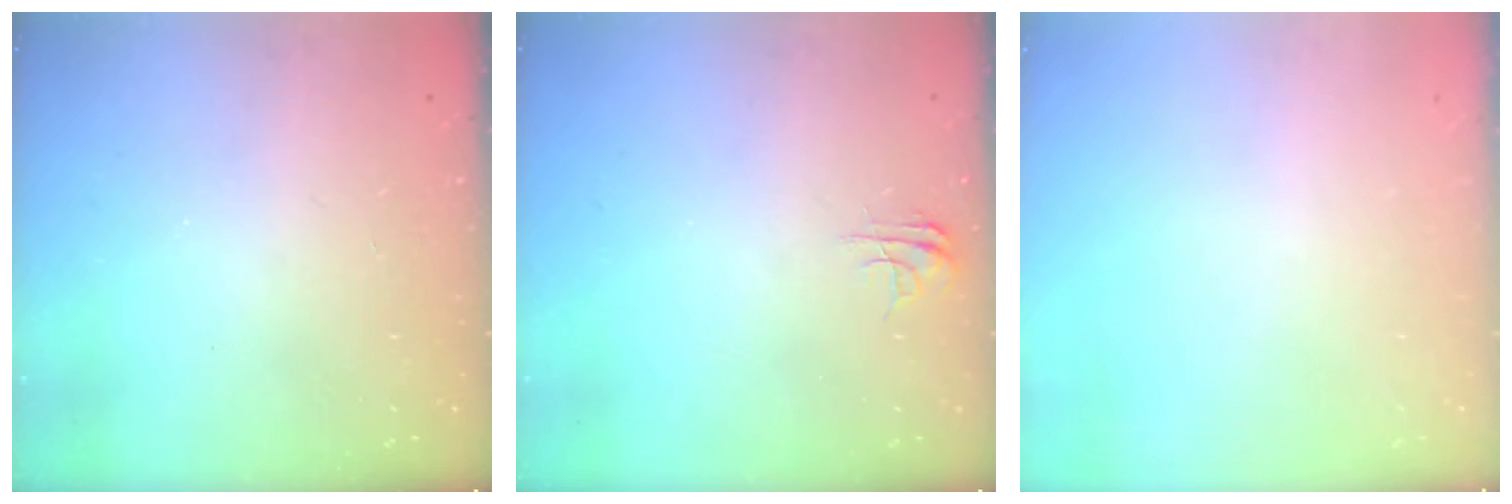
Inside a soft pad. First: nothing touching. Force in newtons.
{"total": 3.6, "press": 3.5, "slide": 0.3}
{"total": 0.0}